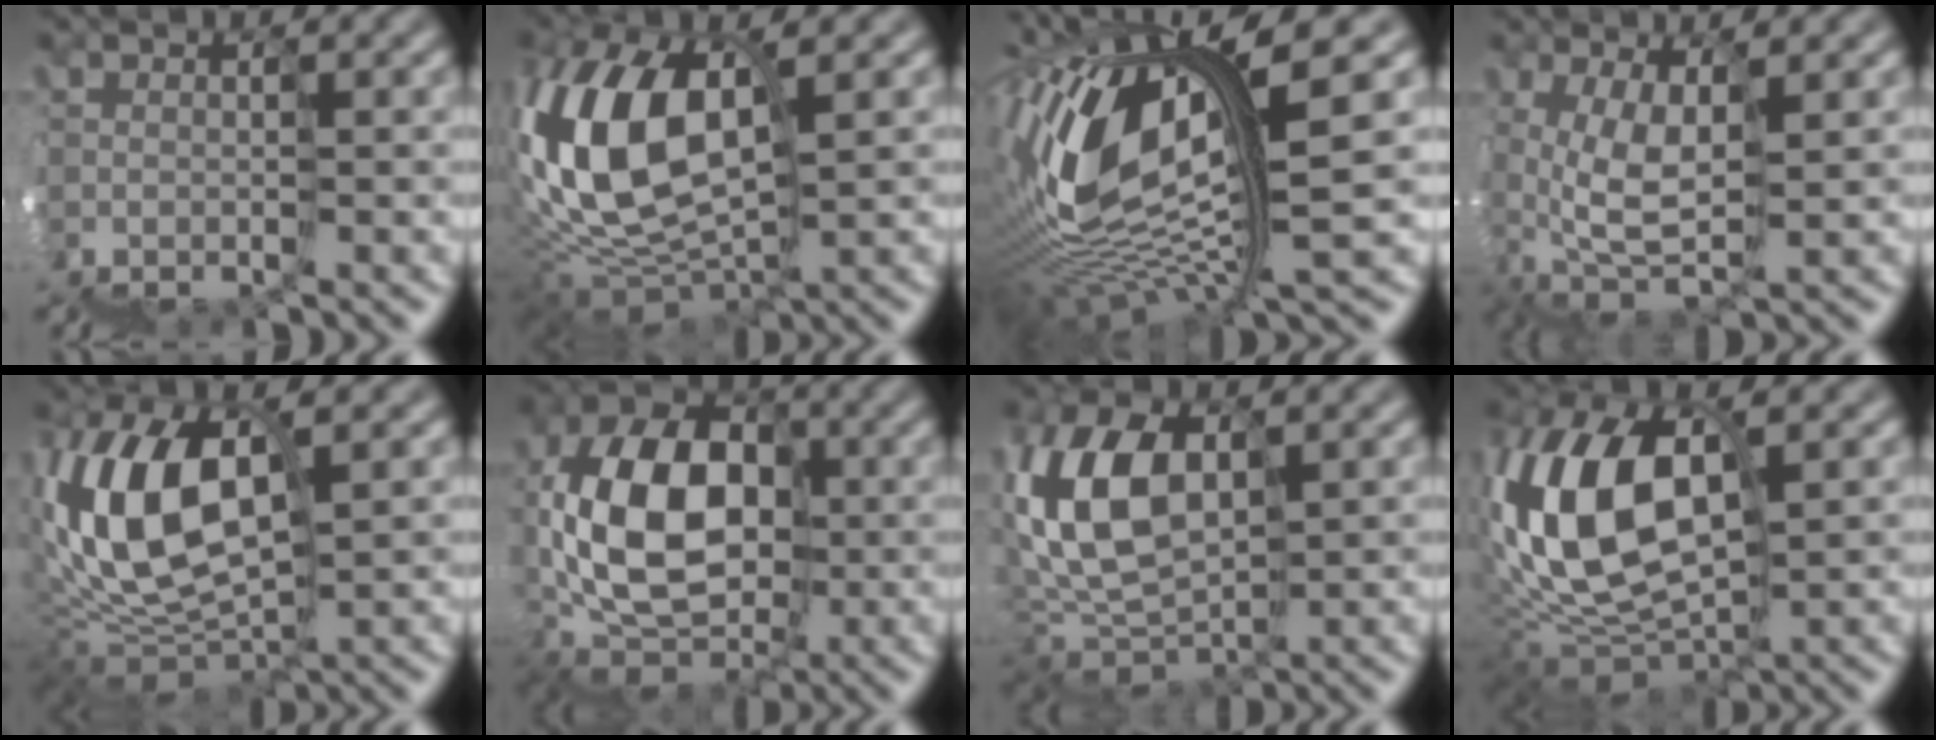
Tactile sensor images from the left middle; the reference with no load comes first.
{"total": 8.0, "force": [4.0, 4.2, 5.5], "torque": [-0.124, 0.036, 0.063]}
{"total": 8.9, "force": [4.5, 2.3, 7.3], "torque": [-0.165, 0.025, 0.080]}
{"total": 2.5, "force": [2.4, -0.1, 0.8], "torque": [-0.026, 0.029, 0.038]}
{"total": 8.4, "force": [4.3, 4.0, 5.9], "torque": [-0.116, 0.041, 0.065]}
{"total": 7.5, "force": [2.1, 5.4, 4.8], "torque": [-0.077, 0.050, 0.016]}
{"total": 5.8, "force": [3.4, 3.5, 3.2], "torque": [-0.085, 0.039, 0.049]}
{"total": 9.3, "force": [4.3, 4.8, 6.7], "torque": [-0.139, 0.044, 0.066]}